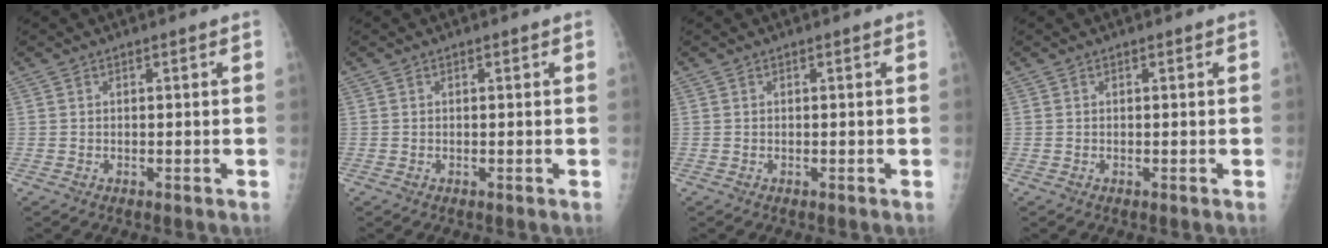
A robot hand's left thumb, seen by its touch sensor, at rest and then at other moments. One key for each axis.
{"total": 0.0}
{"total": 0.0}
{"total": 0.0}